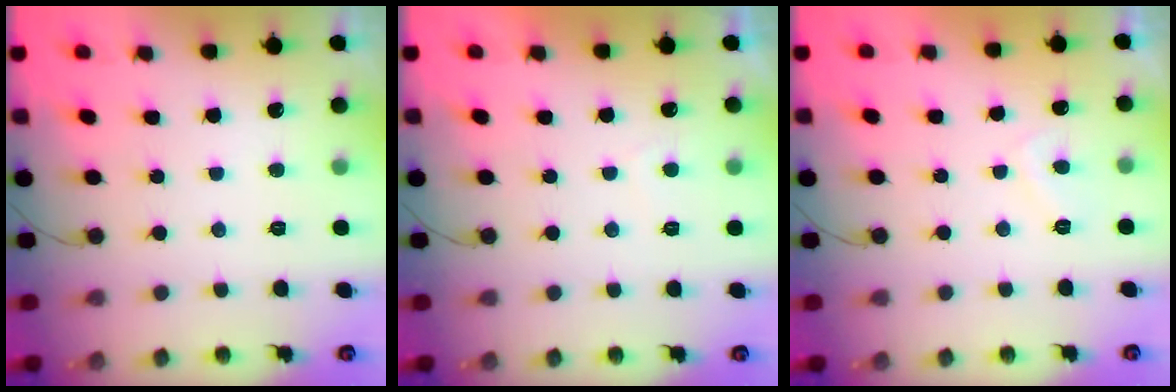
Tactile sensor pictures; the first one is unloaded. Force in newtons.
{"total": 0.5, "press": 0.0, "slide": 0.5}
{"total": 1.5, "press": 1.4, "slide": 0.6}